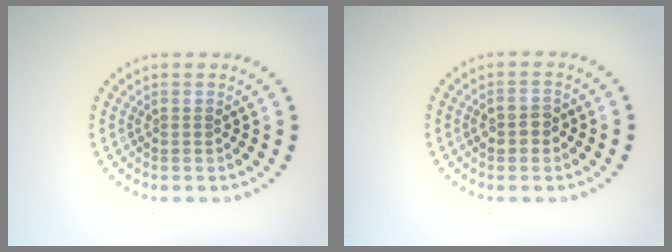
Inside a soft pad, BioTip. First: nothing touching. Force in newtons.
{"total": 1.6, "press": 1.6, "slide": 0.3}